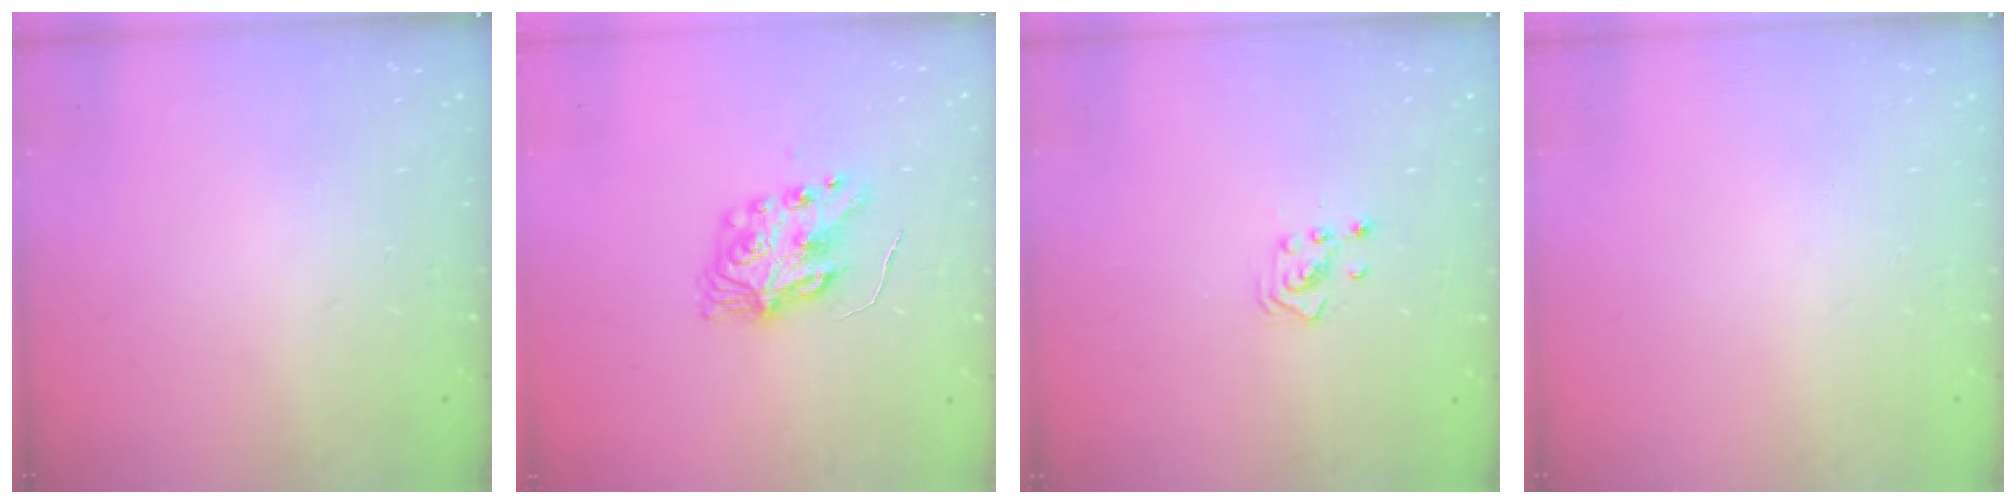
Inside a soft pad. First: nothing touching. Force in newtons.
{"total": 8.1, "press": 8.1, "slide": 0.2}
{"total": 2.9, "press": 2.8, "slide": 0.3}
{"total": 0.0}